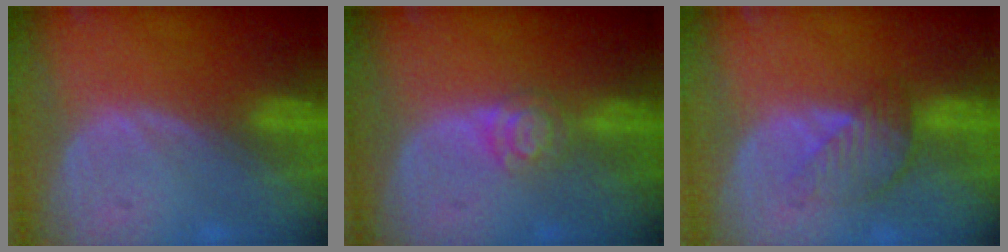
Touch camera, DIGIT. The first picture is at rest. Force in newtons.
{"total": 3.9, "press": 3.6, "slide": 1.5}
{"total": 4.6, "press": 4.2, "slide": 2.0}